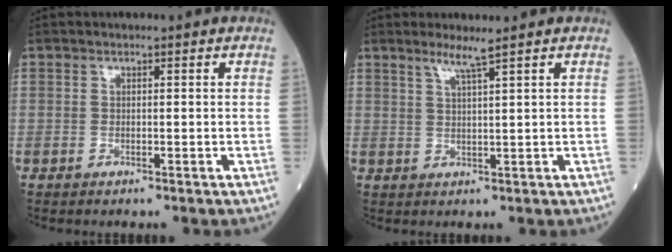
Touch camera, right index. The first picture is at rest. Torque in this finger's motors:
{"motor_torque": [0.23, 0.16, 0.06, 0.02]}